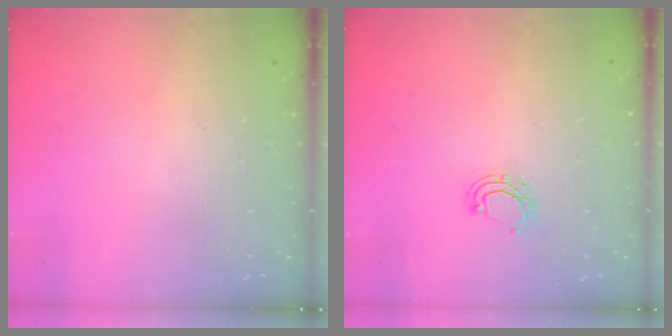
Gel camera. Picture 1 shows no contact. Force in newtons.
{"total": 5.2, "press": 5.0, "slide": 1.2}